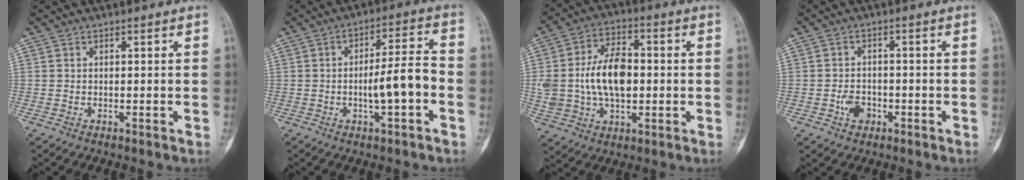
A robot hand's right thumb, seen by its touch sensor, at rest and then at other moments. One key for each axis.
{"total": 9.2, "fx": -2.3, "fy": 2.1, "fz": 8.7, "tx": -0.144, "ty": 0.032, "tz": -0.039}
{"total": 15.0, "fx": 0.0, "fy": 9.3, "fz": 11.7, "tx": -0.202, "ty": 0.020, "tz": 0.004}
{"total": 3.9, "fx": -1.6, "fy": 2.8, "fz": 2.1, "tx": -0.022, "ty": 0.014, "tz": -0.027}